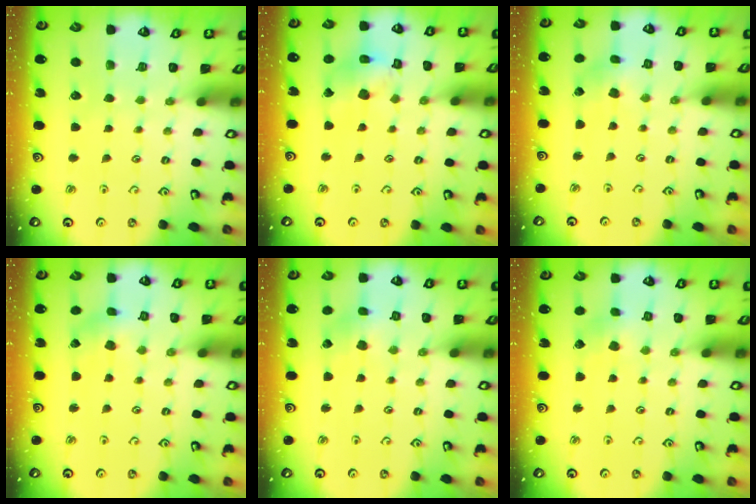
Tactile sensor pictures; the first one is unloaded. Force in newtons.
{"total": 11.8, "press": 11.7, "slide": 1.5}
{"total": 2.5, "press": 2.4, "slide": 0.5}
{"total": 1.1, "press": 1.1, "slide": 0.3}
{"total": 2.5, "press": 2.4, "slide": 0.4}
{"total": 2.4, "press": 2.4, "slide": 0.2}